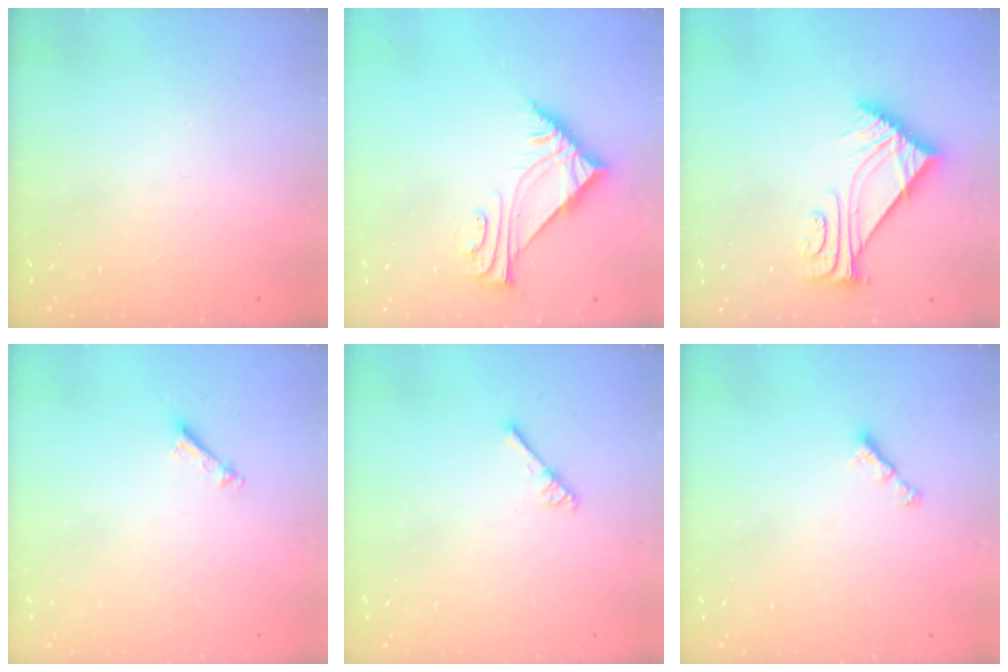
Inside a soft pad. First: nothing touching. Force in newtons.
{"total": 6.4, "press": 6.4, "slide": 0.1}
{"total": 9.8, "press": 9.7, "slide": 0.9}
{"total": 3.4, "press": 3.4, "slide": 0.4}
{"total": 2.6, "press": 2.6, "slide": 0.3}
{"total": 2.9, "press": 2.8, "slide": 0.6}